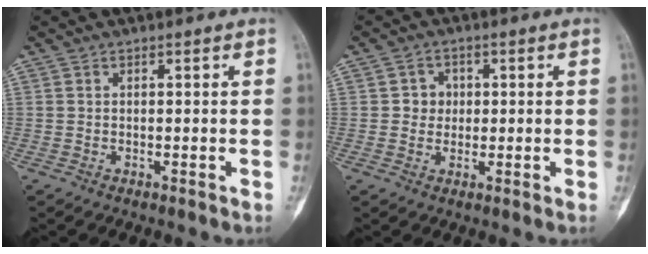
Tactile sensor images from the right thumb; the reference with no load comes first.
{"total": 3.5, "force": [0.4, 3.3, 1.1], "torque": [0.008, 0.006, 0.000]}